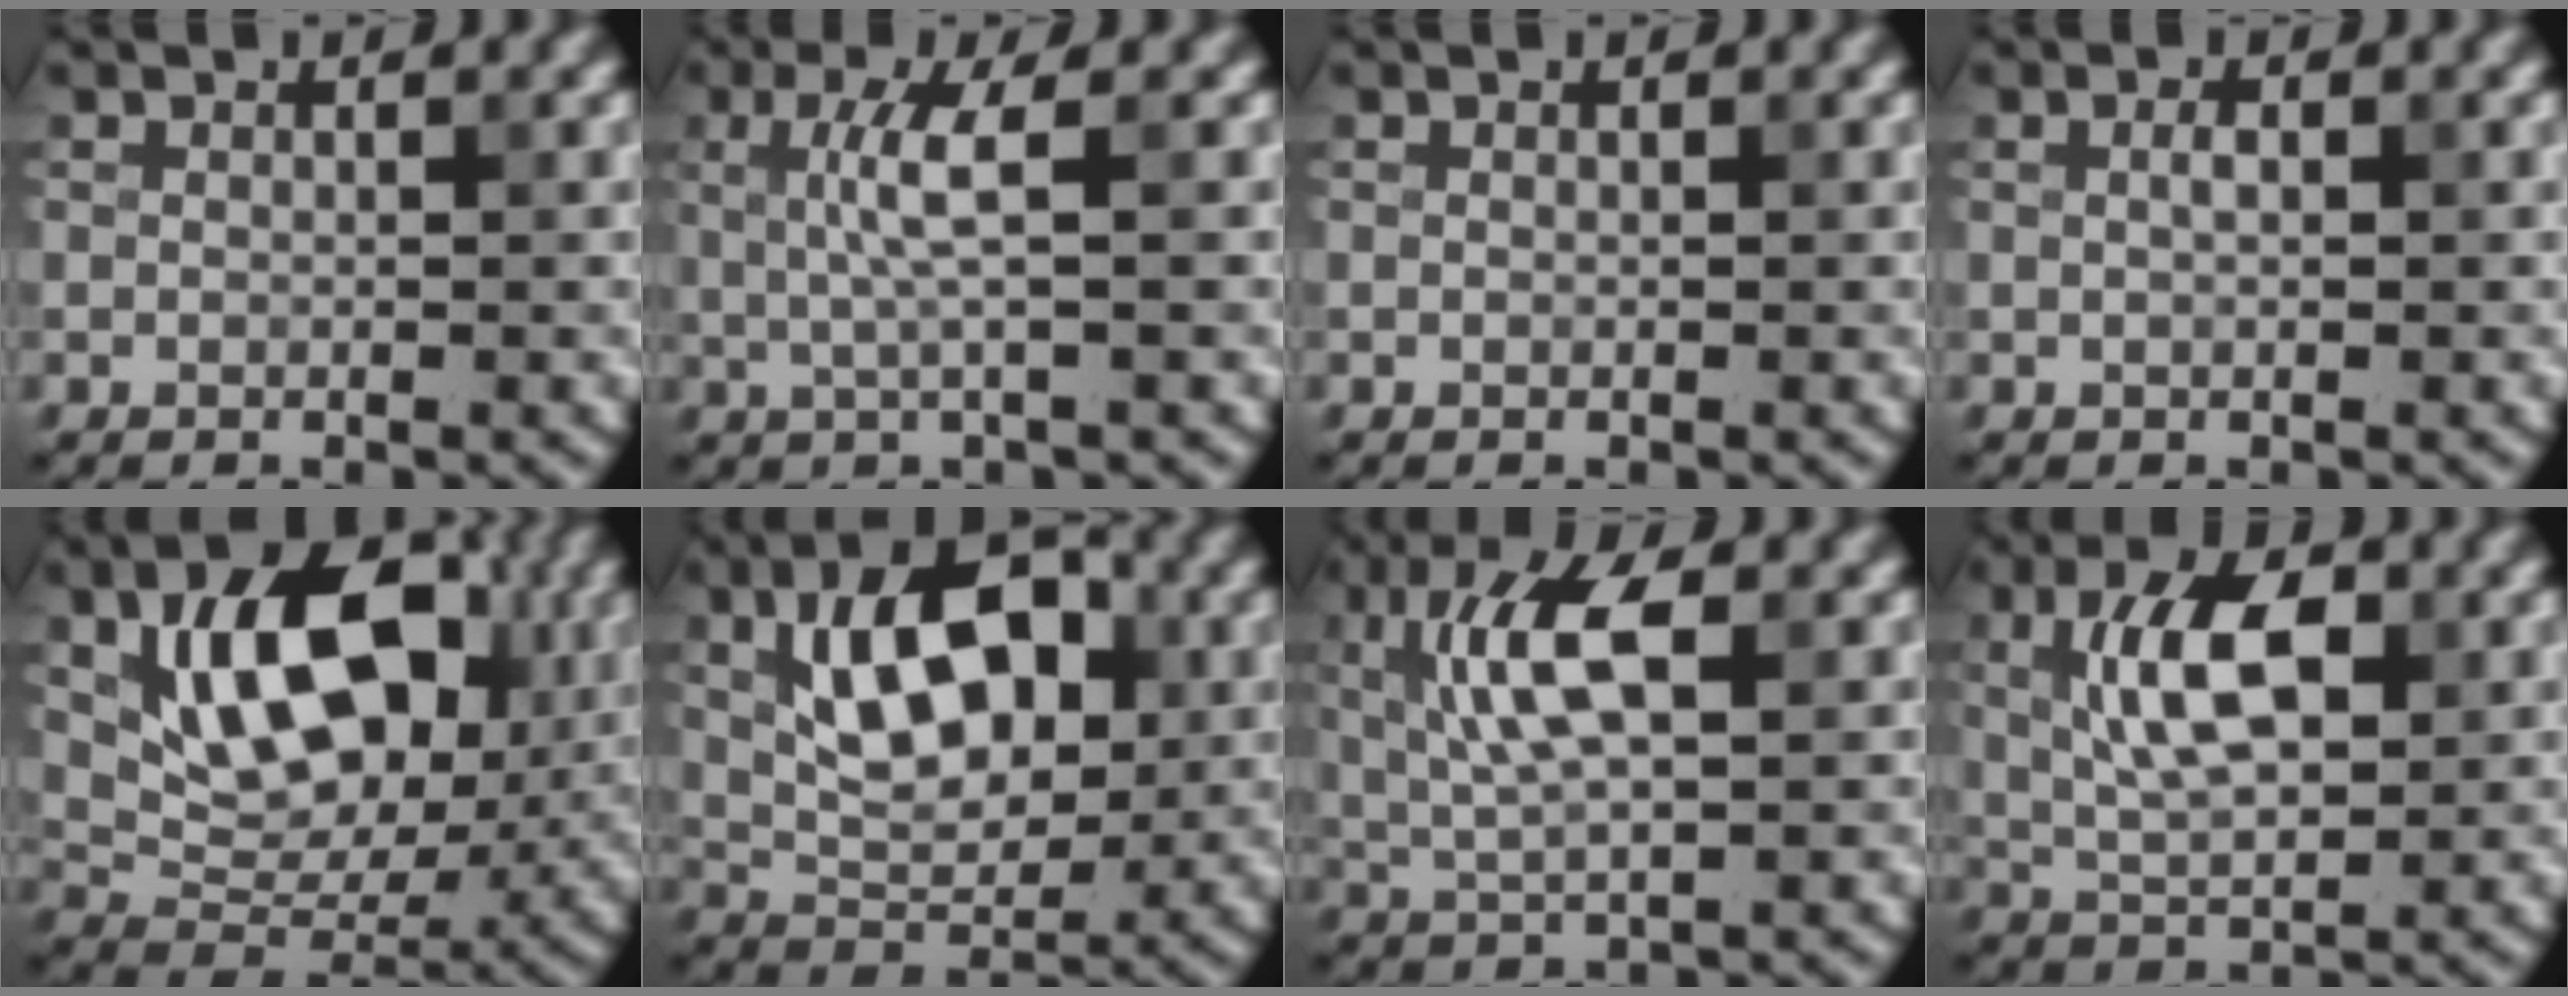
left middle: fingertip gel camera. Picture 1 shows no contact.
{"total": 3.4, "force": [0.5, 0.6, 3.3], "torque": [-0.071, -0.001, 0.009]}
{"total": 0.0}
{"total": 0.8, "force": [0.1, 0.3, 0.8], "torque": [-0.016, 0.002, 0.003]}
{"total": 10.8, "force": [2.7, 6.8, 7.9], "torque": [-0.132, -0.004, 0.047]}
{"total": 9.1, "force": [1.9, 5.0, 7.3], "torque": [-0.123, 0.009, 0.026]}
{"total": 6.5, "force": [1.4, 2.3, 5.9], "torque": [-0.116, 0.011, 0.025]}
{"total": 6.5, "force": [1.2, 3.0, 5.7], "torque": [-0.104, 0.009, 0.020]}